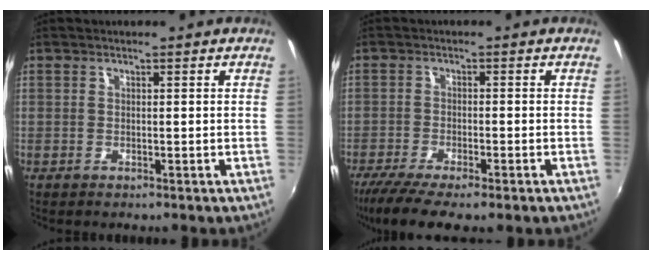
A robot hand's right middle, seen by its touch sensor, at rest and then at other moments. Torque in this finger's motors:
{"motor_torque": [1.32, -0.82, 0.20, 0.05]}